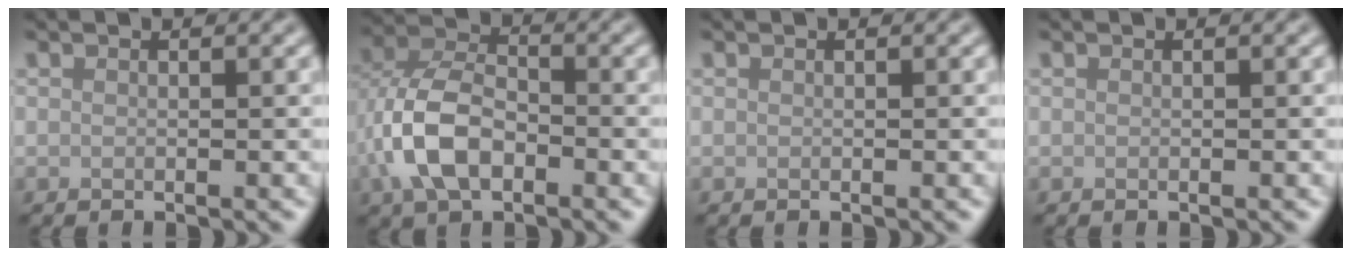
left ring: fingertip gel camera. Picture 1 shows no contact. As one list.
[{"total": 6.6, "force": [-2.0, 4.0, 4.8], "torque": [-0.106, 0.004, -0.048]}, {"total": 0.0}, {"total": 0.0}]